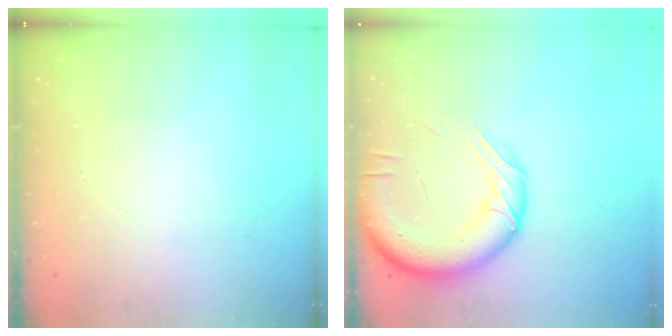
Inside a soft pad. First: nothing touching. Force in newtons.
{"total": 15.6, "press": 15.4, "slide": 2.7}